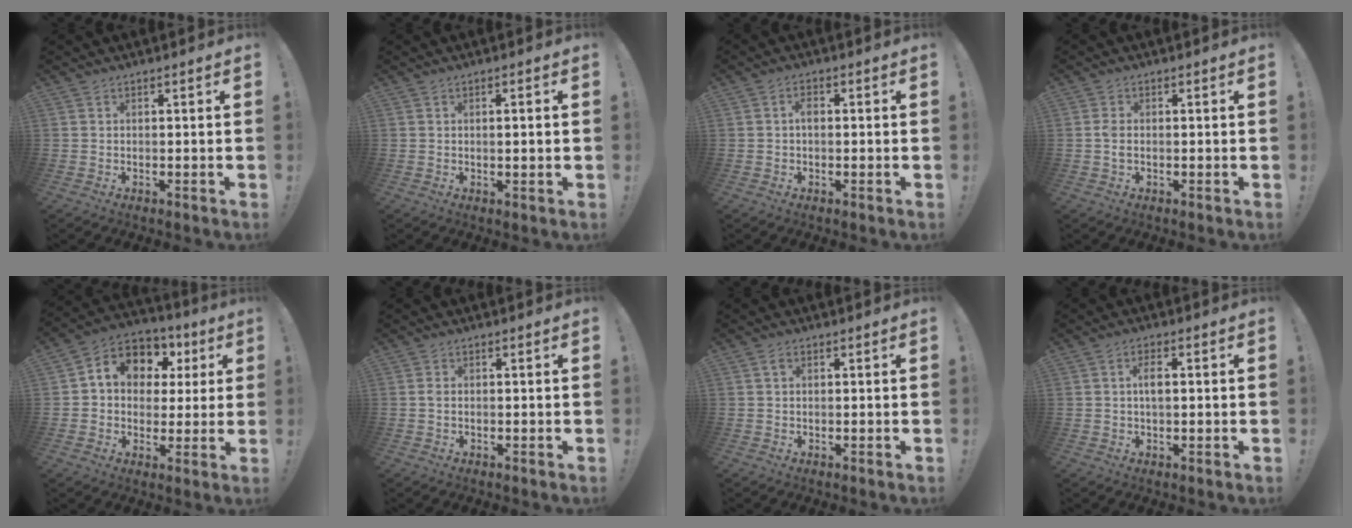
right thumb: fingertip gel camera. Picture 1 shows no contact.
{"total": 2.1, "force": [0.3, 0.0, 2.0], "torque": [-0.035, 0.000, 0.003]}
{"total": 1.9, "force": [-0.3, 1.2, 1.5], "torque": [-0.025, 0.005, -0.007]}
{"total": 2.4, "force": [-0.2, 1.3, 2.0], "torque": [-0.051, 0.008, -0.004]}
{"total": 10.2, "force": [2.9, 8.5, 4.8], "torque": [-0.075, -0.015, 0.058]}
{"total": 0.8, "force": [0.0, 0.3, 0.7], "torque": [-0.021, 0.006, 0.001]}
{"total": 1.4, "force": [0.6, 0.8, 1.1], "torque": [-0.017, 0.002, 0.008]}
{"total": 3.5, "force": [0.3, 1.4, 3.2], "torque": [-0.050, 0.004, 0.000]}